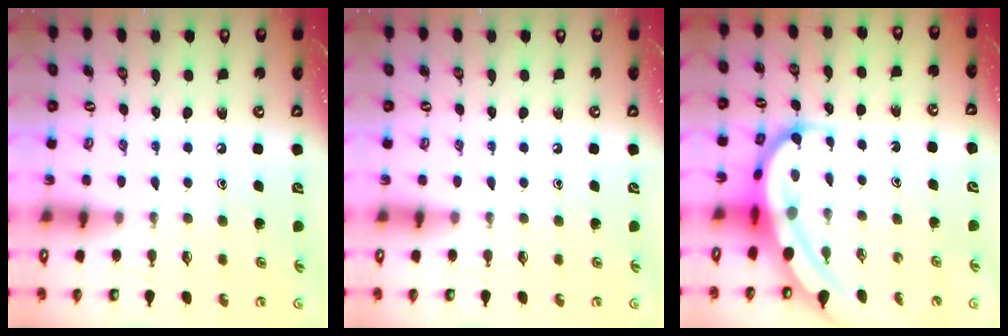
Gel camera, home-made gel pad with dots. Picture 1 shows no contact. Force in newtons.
{"total": 0.0}
{"total": 8.2, "press": 8.1, "slide": 1.0}